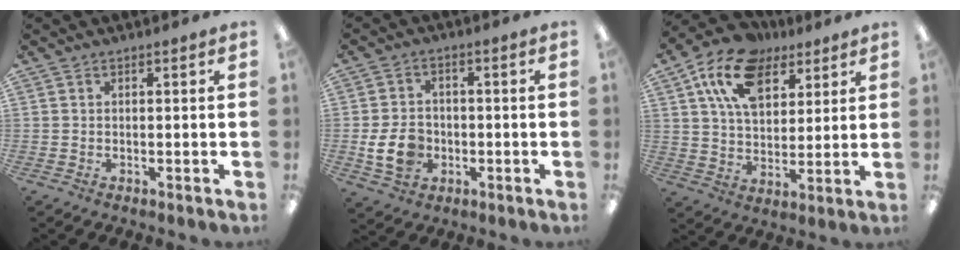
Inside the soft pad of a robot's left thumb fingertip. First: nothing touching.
{"total": 8.3, "force": [-2.0, 6.3, 5.1], "torque": [-0.091, 0.008, -0.035]}
{"total": 15.9, "force": [8.9, 10.0, 8.5], "torque": [-0.153, -0.028, 0.164]}